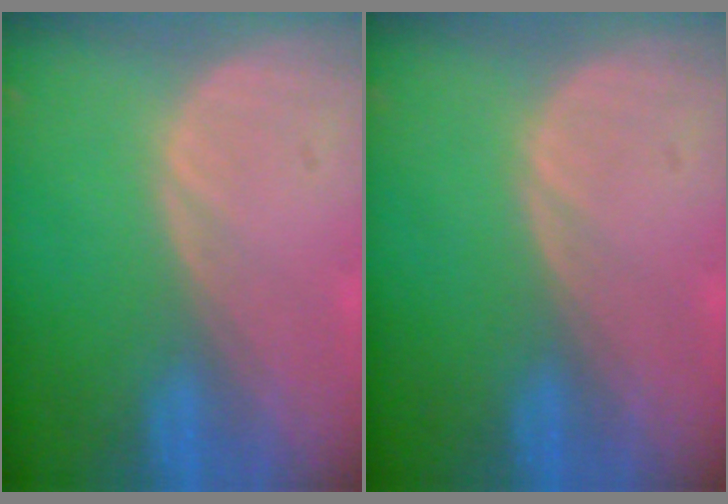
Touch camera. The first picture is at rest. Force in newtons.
{"total": 0.0}